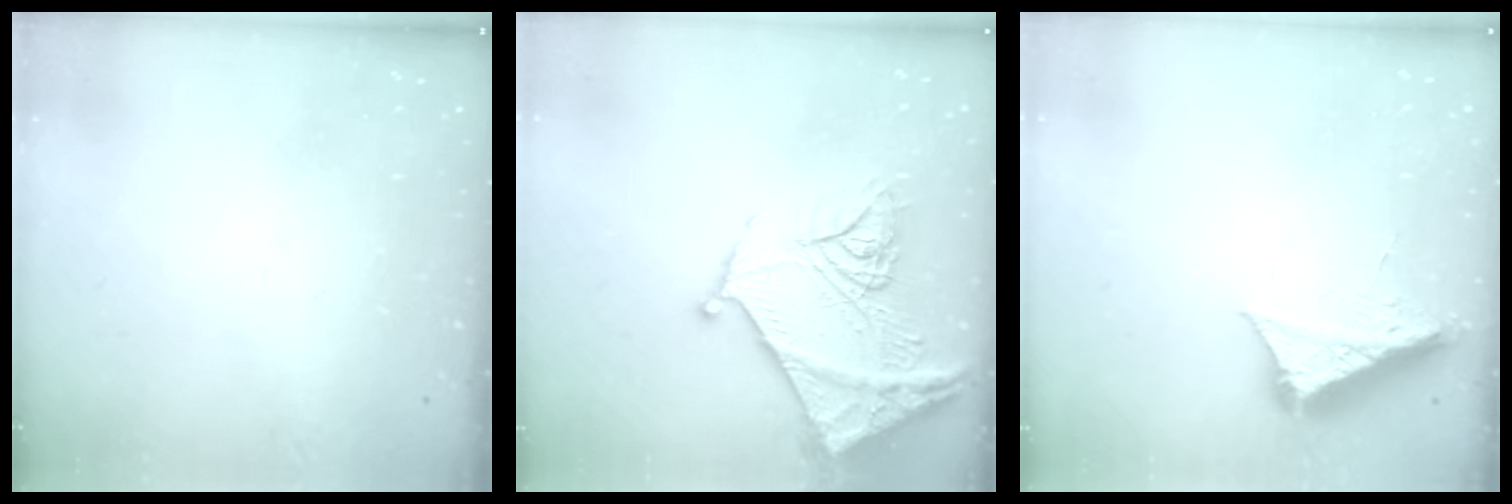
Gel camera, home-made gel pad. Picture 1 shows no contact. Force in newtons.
{"total": 19.8, "press": 19.7, "slide": 2.1}
{"total": 8.2, "press": 8.2, "slide": 0.3}